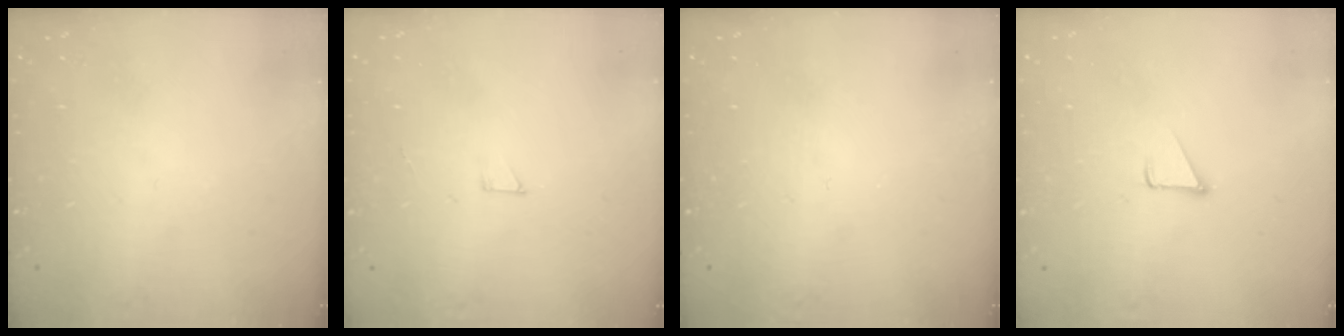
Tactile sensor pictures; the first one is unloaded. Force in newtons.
{"total": 2.0, "press": 2.0, "slide": 0.0}
{"total": 0.0}
{"total": 3.6, "press": 3.6, "slide": 0.3}